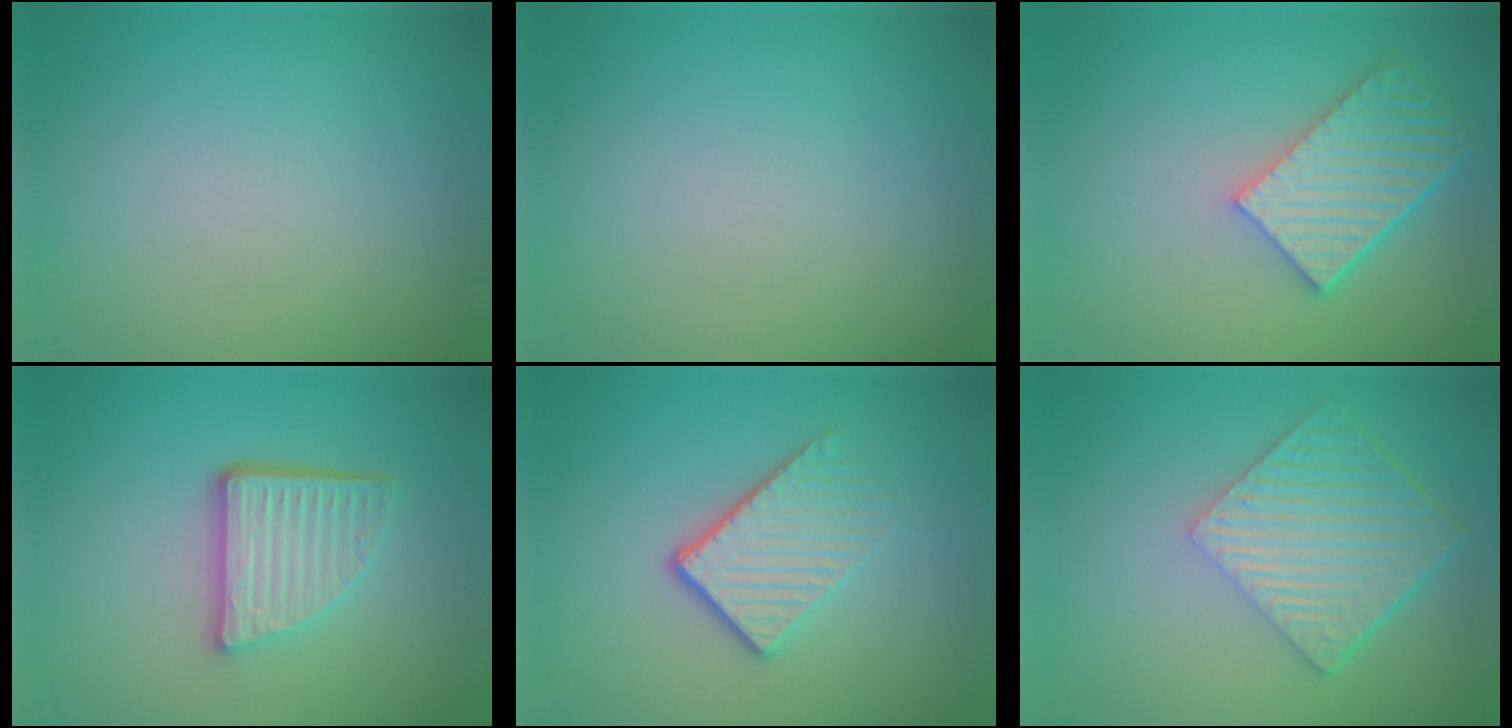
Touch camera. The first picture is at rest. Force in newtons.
{"total": 0.0}
{"total": 5.8, "press": 4.5, "slide": 3.6}
{"total": 4.8, "press": 3.4, "slide": 3.3}
{"total": 4.1, "press": 2.7, "slide": 3.1}
{"total": 6.4, "press": 4.5, "slide": 4.6}